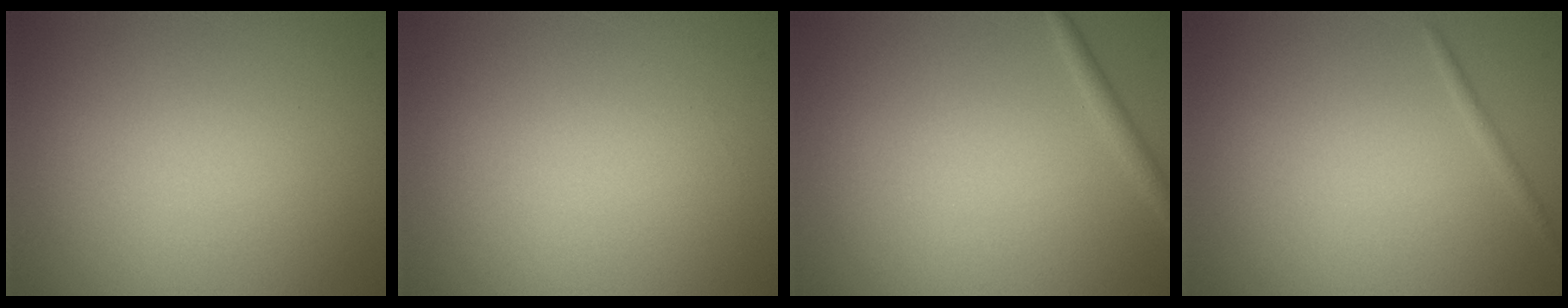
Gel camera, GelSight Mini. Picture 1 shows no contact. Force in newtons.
{"total": 0.0}
{"total": 1.1, "press": 1.1, "slide": 0.1}
{"total": 0.7, "press": 0.7, "slide": 0.0}